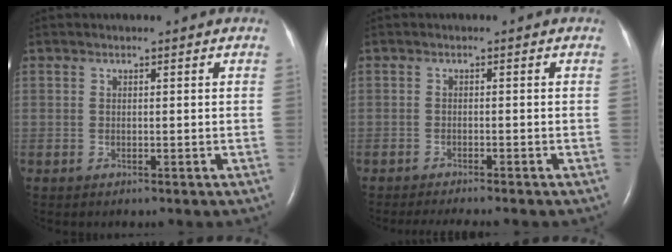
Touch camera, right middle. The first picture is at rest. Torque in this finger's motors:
{"motor_torque": [0.25, -0.25, 0.05, 0.01]}